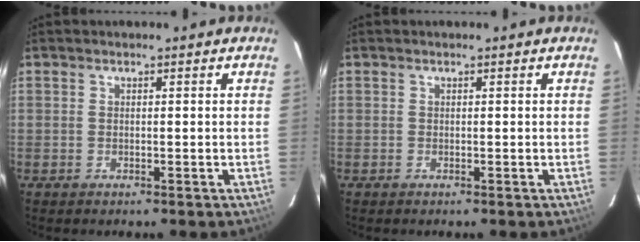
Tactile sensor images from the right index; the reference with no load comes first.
{"total": 0.0}